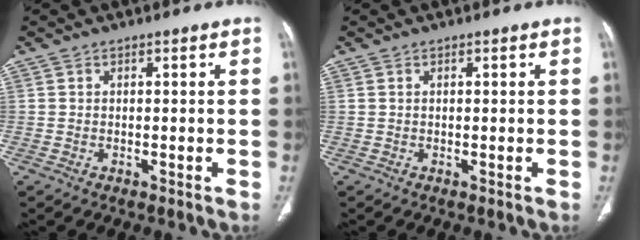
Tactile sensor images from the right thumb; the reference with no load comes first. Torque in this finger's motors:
{"motor_torque": [0.17, 0.11, -0.25, 0.03, 0.04]}